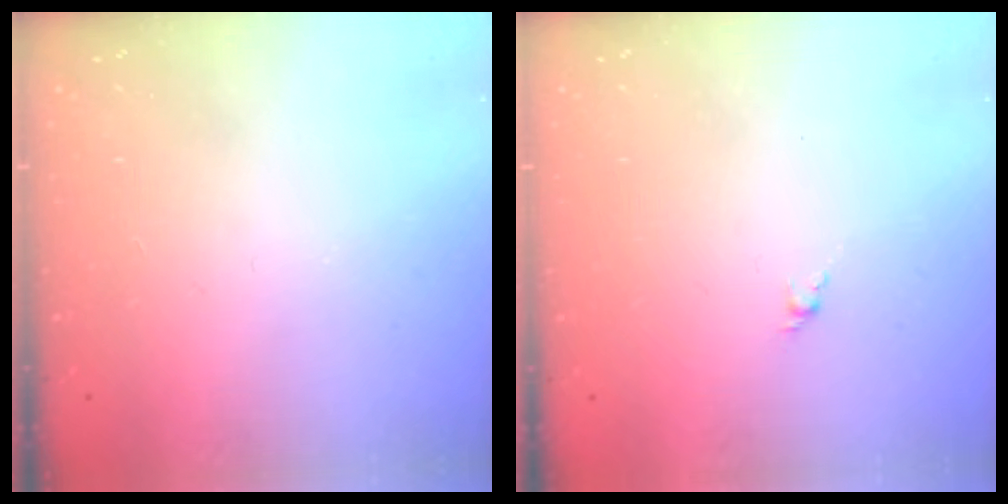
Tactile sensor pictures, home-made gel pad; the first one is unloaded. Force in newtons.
{"total": 1.6, "press": 1.5, "slide": 0.6}